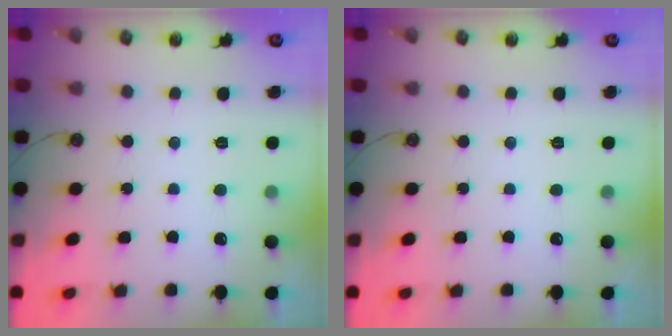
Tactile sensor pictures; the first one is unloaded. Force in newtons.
{"total": 0.0}